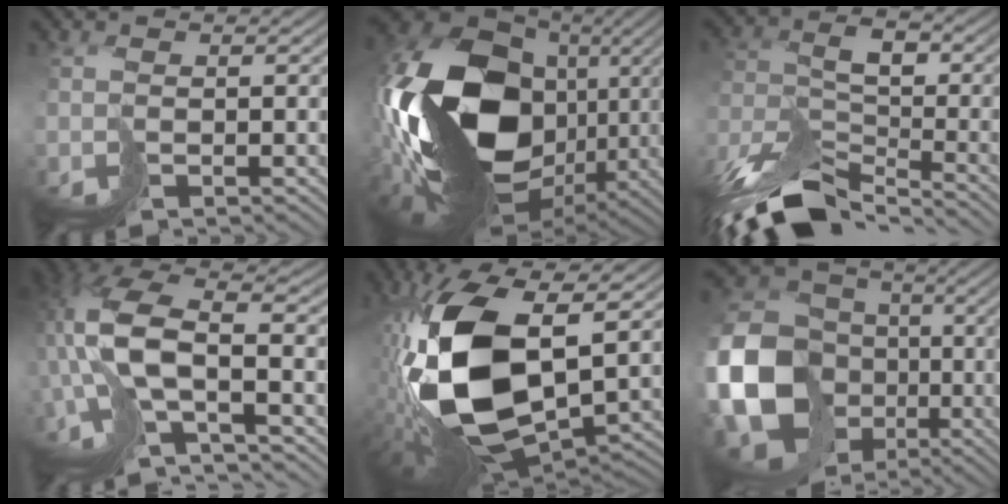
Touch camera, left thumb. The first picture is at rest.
{"total": 19.8, "force": [0.7, 14.8, 13.1], "torque": [-0.307, -0.012, 0.014]}
{"total": 12.3, "force": [-9.5, 4.7, 6.2], "torque": [-0.138, -0.011, -0.177]}
{"total": 12.9, "force": [-2.4, 5.6, 11.3], "torque": [-0.267, -0.008, -0.041]}
{"total": 16.8, "force": [0.2, 9.9, 13.6], "torque": [-0.309, -0.031, 0.012]}
{"total": 23.7, "force": [-5.6, 21.1, 9.4], "torque": [-0.272, -0.051, -0.124]}